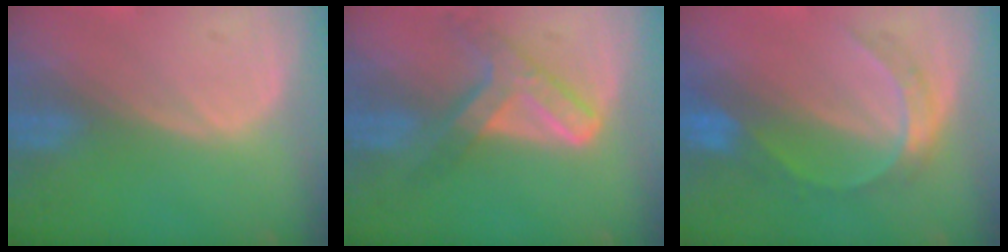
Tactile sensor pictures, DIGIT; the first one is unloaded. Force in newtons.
{"total": 7.2, "press": 6.2, "slide": 3.8}
{"total": 6.4, "press": 5.5, "slide": 3.2}